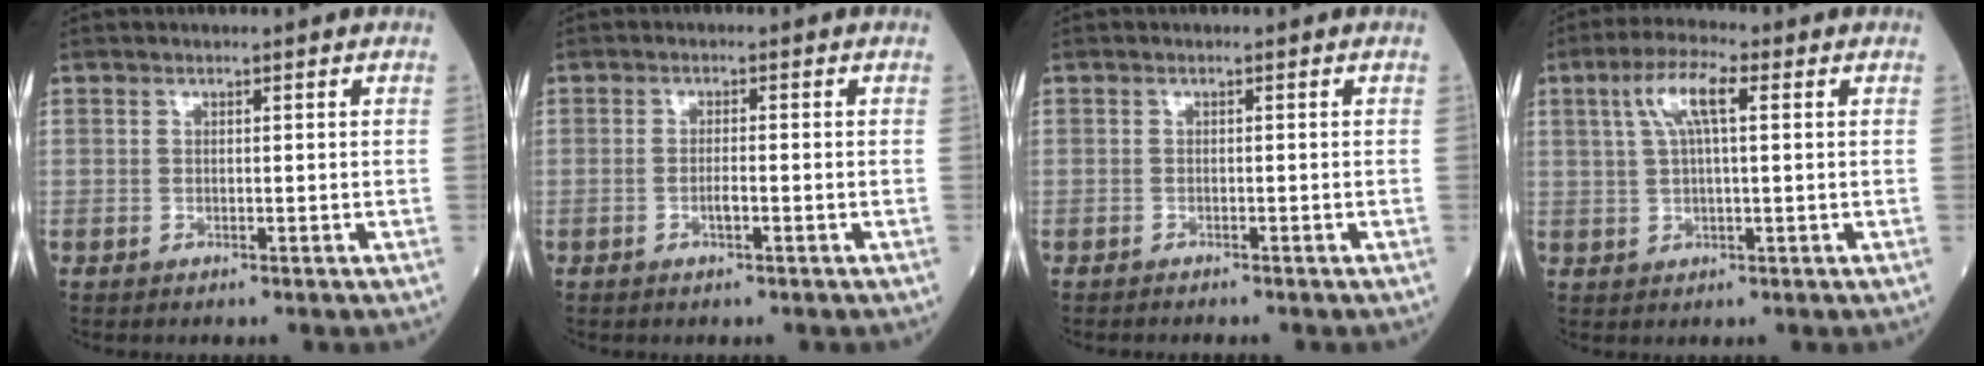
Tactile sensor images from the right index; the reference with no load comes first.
{"total": 1.6, "force": [-0.5, 0.2, 1.5], "torque": [-0.030, 0.000, -0.009]}
{"total": 0.7, "force": [-0.7, 0.0, 0.2], "torque": [-0.004, 0.000, -0.009]}
{"total": 6.6, "force": [2.4, 1.3, 6.0], "torque": [-0.125, 0.020, 0.047]}